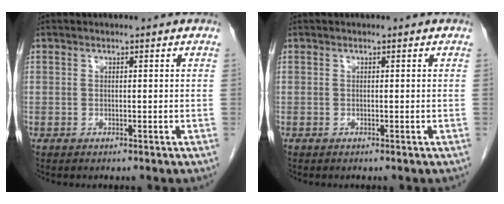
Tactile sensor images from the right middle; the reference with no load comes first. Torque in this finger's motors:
{"motor_torque": [0.00, 0.01, 0.00, 0.00]}